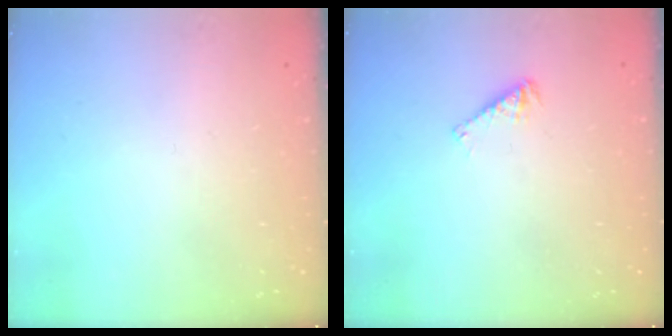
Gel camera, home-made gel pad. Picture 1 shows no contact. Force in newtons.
{"total": 3.3, "press": 3.2, "slide": 0.6}